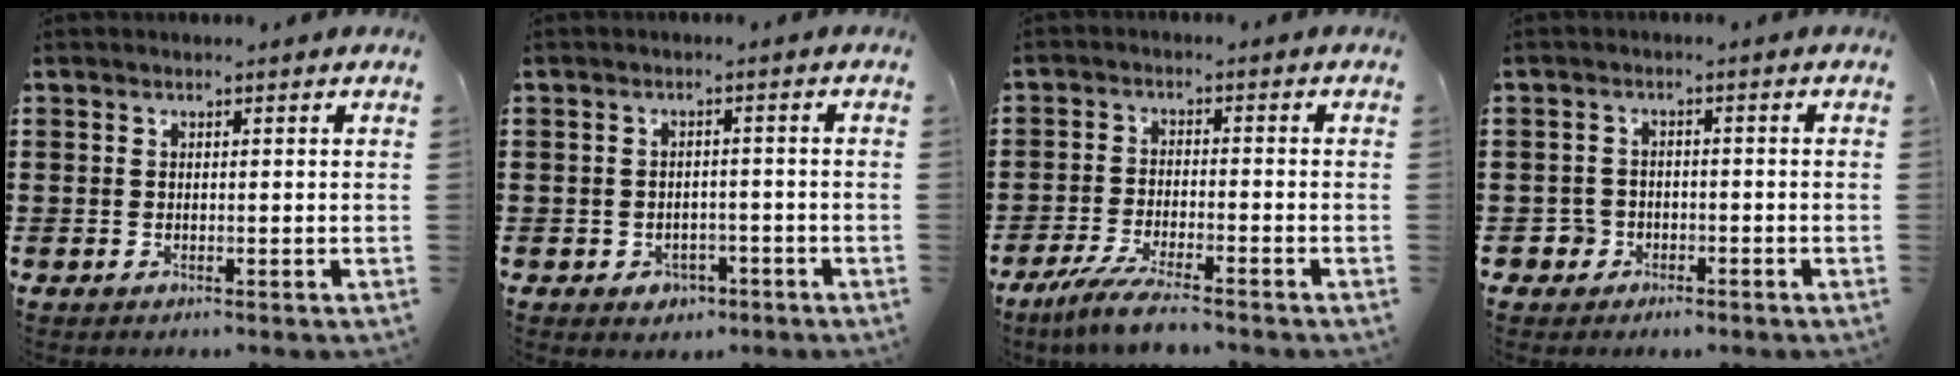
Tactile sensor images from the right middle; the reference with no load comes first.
{"total": 1.9, "force": [-1.2, 1.3, 0.5], "torque": [-0.016, 0.001, -0.028]}
{"total": 5.0, "force": [-4.3, -0.1, 2.6], "torque": [-0.064, -0.017, -0.085]}
{"total": 2.5, "force": [-1.6, 1.9, 0.3], "torque": [-0.013, 0.003, -0.036]}